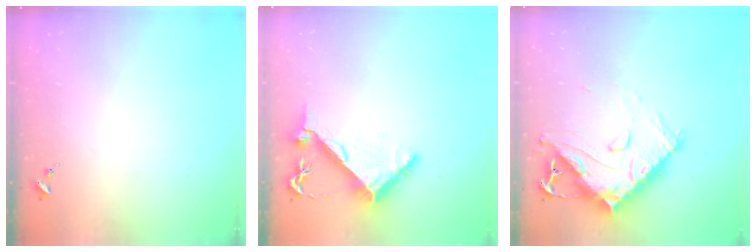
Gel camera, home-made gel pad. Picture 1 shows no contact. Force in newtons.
{"total": 7.9, "press": 7.8, "slide": 1.0}
{"total": 18.8, "press": 18.7, "slide": 1.7}